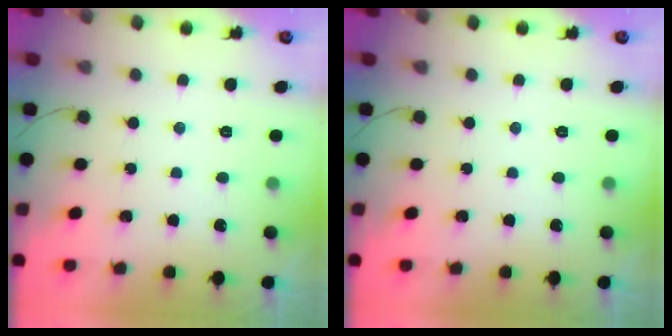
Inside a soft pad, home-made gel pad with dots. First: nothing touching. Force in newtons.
{"total": 0.0}